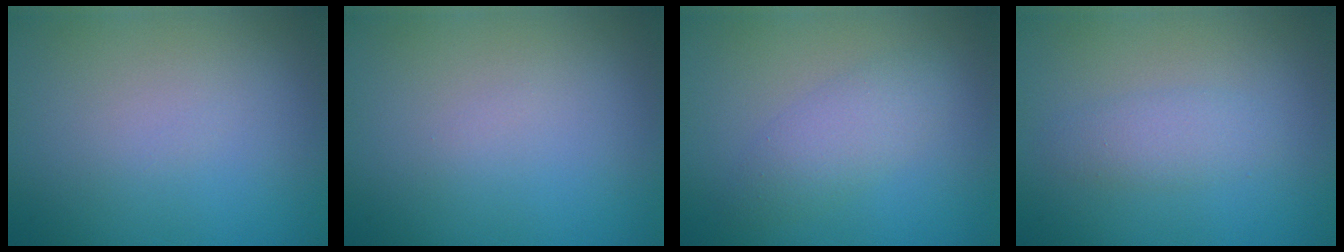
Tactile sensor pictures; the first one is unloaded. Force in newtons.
{"total": 0.0}
{"total": 2.7, "press": 2.7, "slide": 0.0}
{"total": 2.0, "press": 2.0, "slide": 0.0}